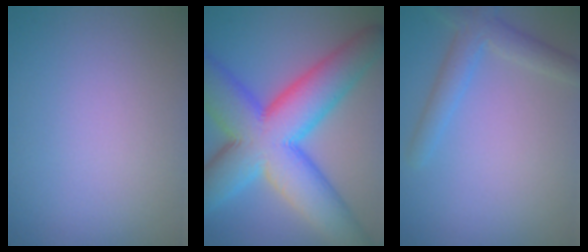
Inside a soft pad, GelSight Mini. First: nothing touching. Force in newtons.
{"total": 13.8, "press": 13.8, "slide": 0.2}
{"total": 2.9, "press": 2.9, "slide": 0.2}